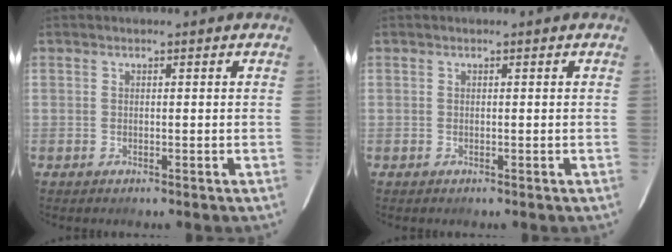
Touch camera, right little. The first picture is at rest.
{"total": 0.0}